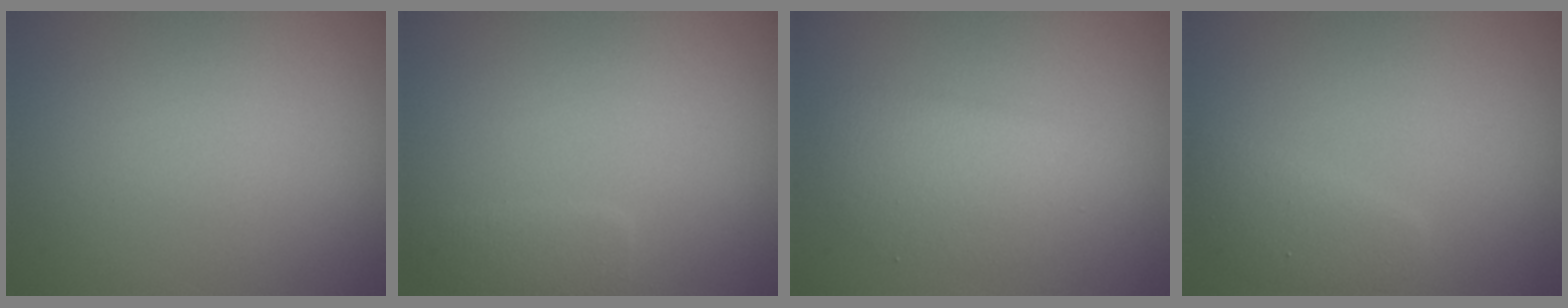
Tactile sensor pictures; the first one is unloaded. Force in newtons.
{"total": 1.6, "press": 1.6, "slide": 0.0}
{"total": 3.2, "press": 3.2, "slide": 0.0}
{"total": 2.3, "press": 2.3, "slide": 0.2}